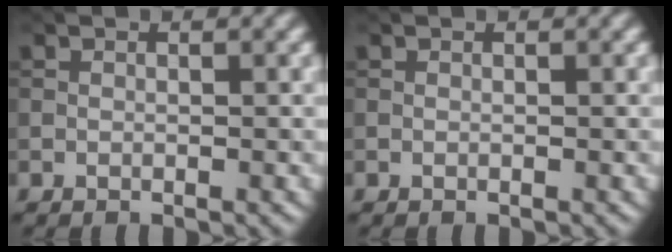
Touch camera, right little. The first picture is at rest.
{"total": 0.0}